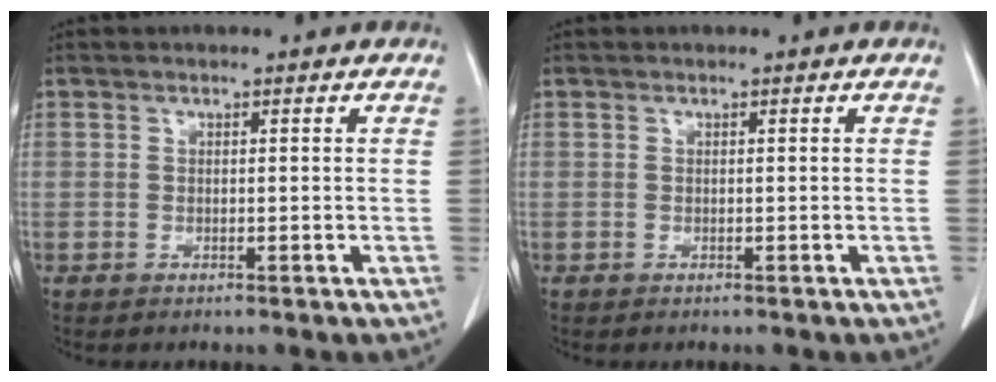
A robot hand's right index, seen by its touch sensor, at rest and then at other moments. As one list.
[{"total": 0.0}]